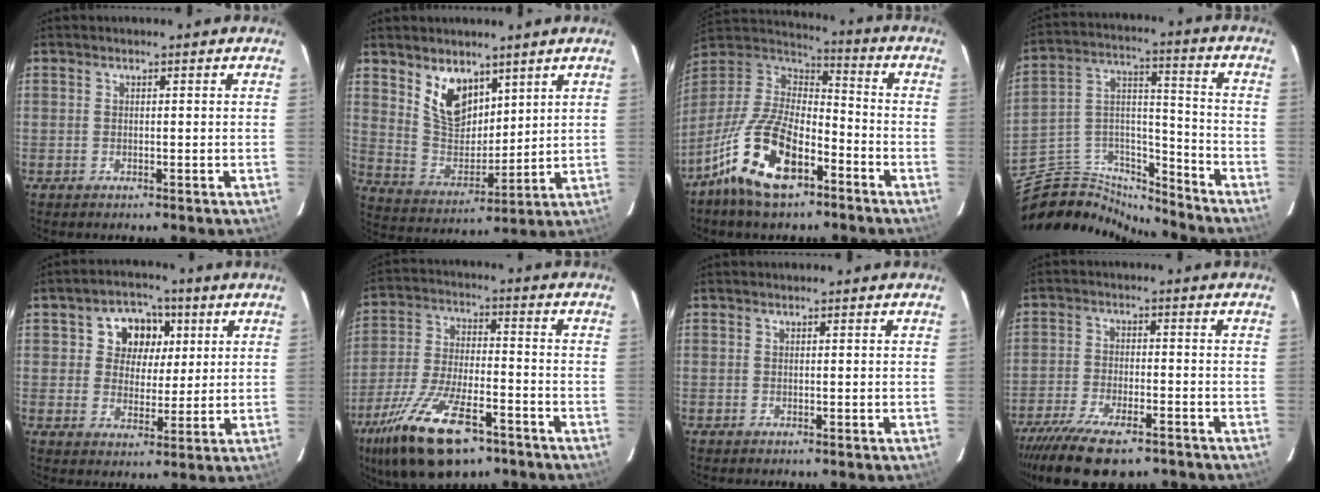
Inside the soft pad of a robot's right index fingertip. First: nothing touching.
{"total": 10.3, "force": [6.2, 6.1, 5.4], "torque": [-0.099, 0.003, 0.132]}
{"total": 18.2, "force": [-10.4, 8.4, 12.3], "torque": [-0.258, -0.013, -0.193]}
{"total": 15.0, "force": [-13.5, 5.2, 4.2], "torque": [-0.094, 0.048, -0.242]}
{"total": 8.4, "force": [2.5, 7.1, 3.7], "torque": [-0.069, 0.016, 0.040]}
{"total": 19.0, "force": [-11.9, 7.5, 12.8], "torque": [-0.264, -0.037, -0.206]}
{"total": 0.0}
{"total": 14.2, "force": [-10.7, 4.9, 8.0], "torque": [-0.177, -0.030, -0.182]}